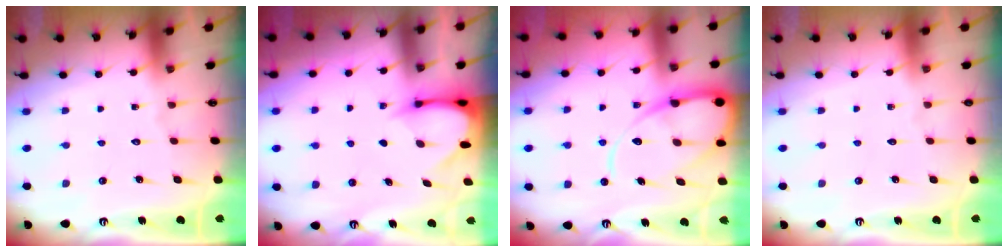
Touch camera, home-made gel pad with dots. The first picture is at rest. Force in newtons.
{"total": 3.4, "press": 3.4, "slide": 0.3}
{"total": 14.0, "press": 14.0, "slide": 1.3}
{"total": 0.0}